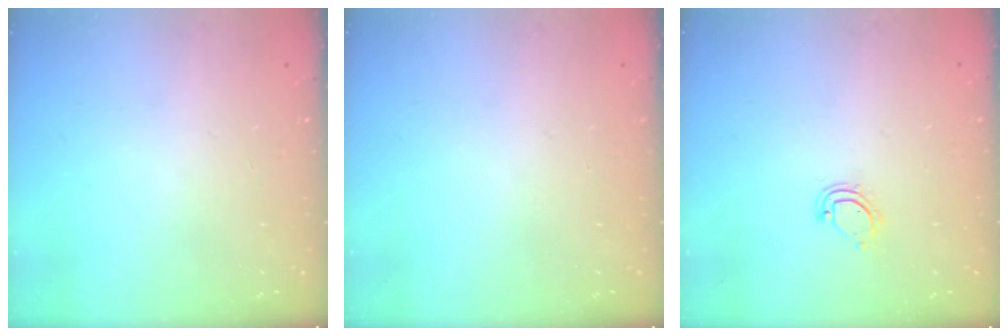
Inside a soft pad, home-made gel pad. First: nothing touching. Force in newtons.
{"total": 0.0}
{"total": 4.3, "press": 4.3, "slide": 0.3}